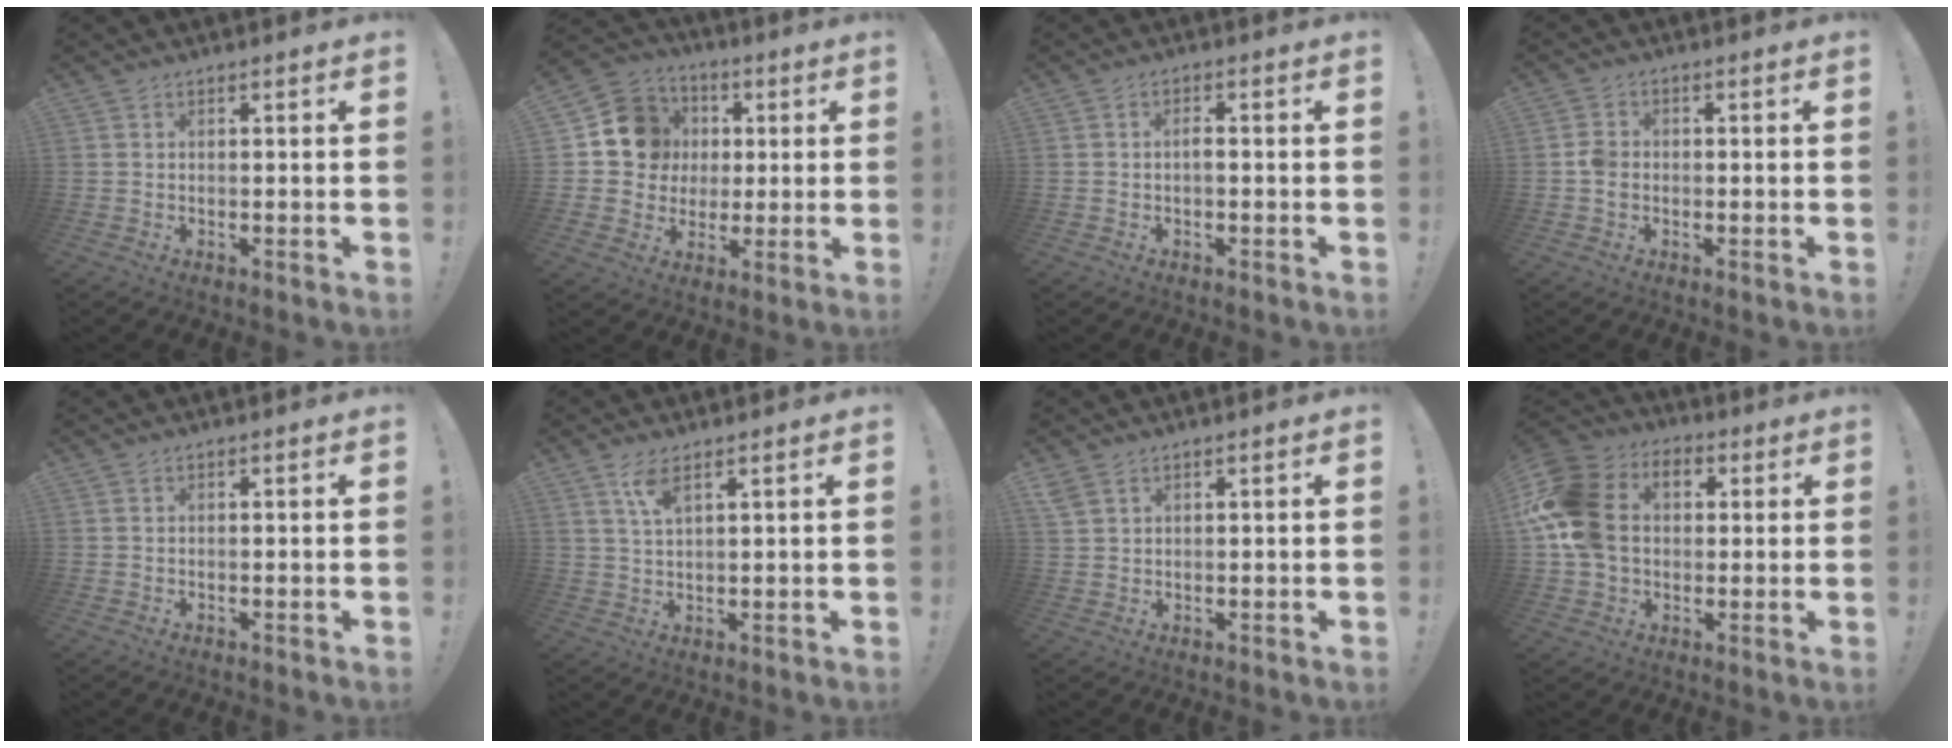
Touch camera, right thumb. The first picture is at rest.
{"total": 13.5, "force": [2.3, 12.6, 4.2], "torque": [-0.051, 0.006, 0.057]}
{"total": 1.5, "force": [-0.7, 0.5, 1.3], "torque": [-0.032, 0.006, -0.013]}
{"total": 3.6, "force": [-1.1, 2.7, 2.1], "torque": [-0.041, 0.007, -0.021]}
{"total": 0.0}
{"total": 4.7, "force": [2.9, 1.6, 3.3], "torque": [-0.057, -0.008, 0.047]}
{"total": 2.9, "force": [1.9, 1.7, 1.3], "torque": [-0.024, -0.006, 0.040]}
{"total": 18.3, "force": [2.0, 14.3, 11.2], "torque": [-0.220, 0.009, 0.041]}